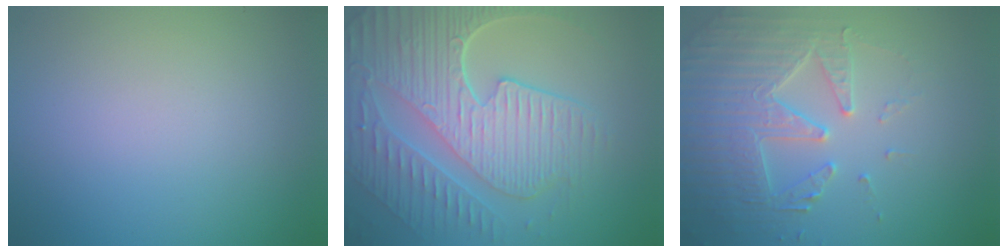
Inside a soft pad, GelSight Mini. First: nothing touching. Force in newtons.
{"total": 9.4, "press": 6.4, "slide": 6.9}
{"total": 4.5, "press": 4.4, "slide": 0.6}